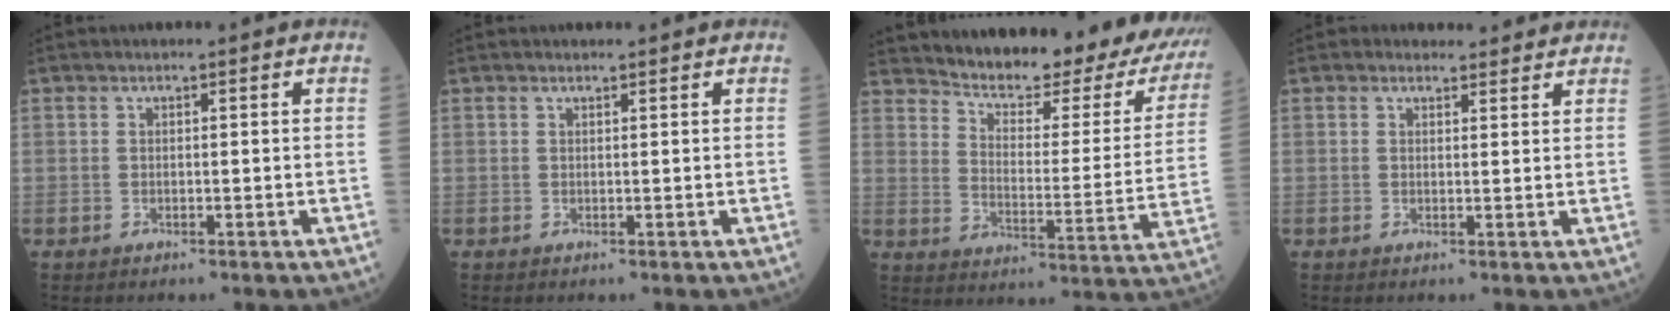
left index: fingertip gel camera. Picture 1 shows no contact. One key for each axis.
{"total": 0.9, "fx": 0.8, "fy": 0.0, "fz": 0.2, "tx": -0.012, "ty": 0.002, "tz": 0.011}
{"total": 23.4, "fx": 21.1, "fy": 5.1, "fz": 8.8, "tx": -0.117, "ty": -0.059, "tz": 0.258}
{"total": 3.0, "fx": 2.7, "fy": 1.2, "fz": 0.1, "tx": -0.003, "ty": 0.007, "tz": 0.029}